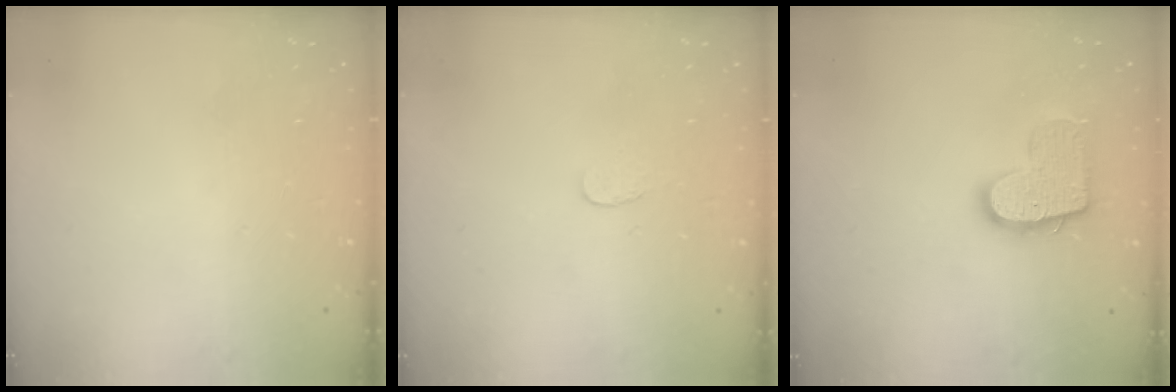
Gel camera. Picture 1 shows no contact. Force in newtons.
{"total": 3.0, "press": 3.0, "slide": 0.2}
{"total": 12.0, "press": 11.9, "slide": 0.6}